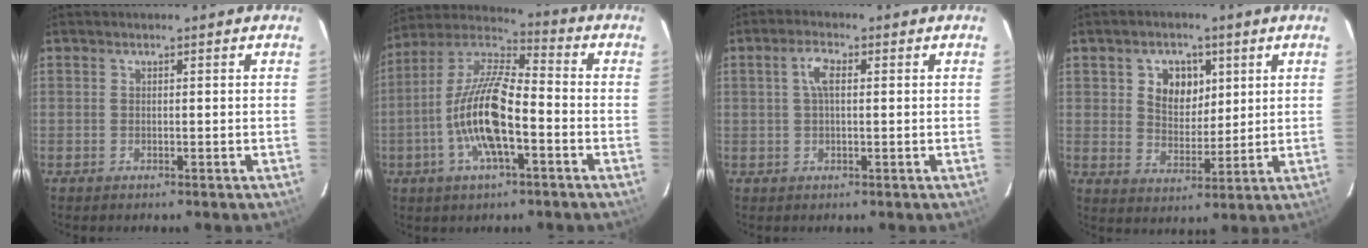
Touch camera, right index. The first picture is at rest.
{"total": 14.8, "force": [-4.7, 4.5, 13.3], "torque": [-0.268, -0.001, -0.095]}
{"total": 3.4, "force": [0.7, 1.3, 3.0], "torque": [-0.062, 0.009, 0.013]}
{"total": 7.5, "force": [2.6, 5.8, 4.0], "torque": [-0.069, 0.010, 0.050]}